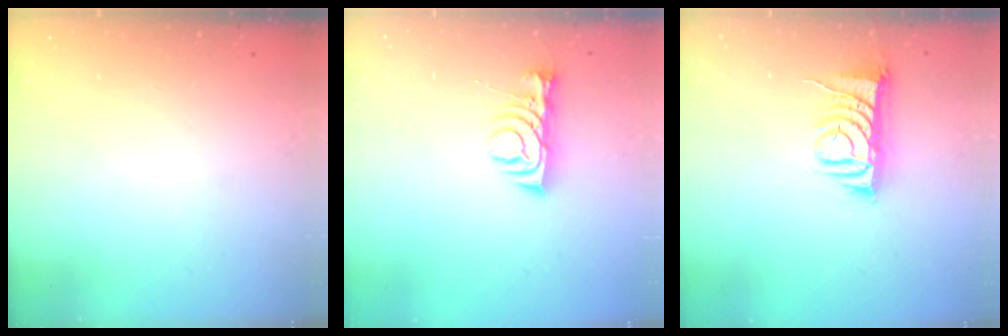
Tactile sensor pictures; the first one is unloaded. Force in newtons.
{"total": 7.0, "press": 7.0, "slide": 0.8}
{"total": 8.3, "press": 8.2, "slide": 1.0}